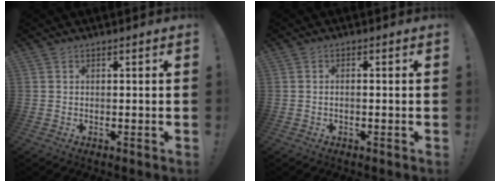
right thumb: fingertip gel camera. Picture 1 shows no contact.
{"total": 1.1, "force": [-0.5, 0.0, 0.9], "torque": [-0.016, 0.002, -0.009]}